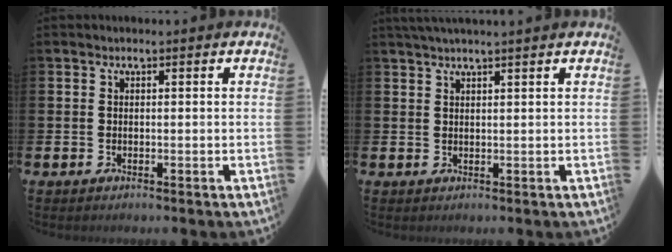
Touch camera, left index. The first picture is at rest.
{"total": 1.6, "force": [1.5, -0.3, 0.6], "torque": [-0.018, 0.001, 0.029]}